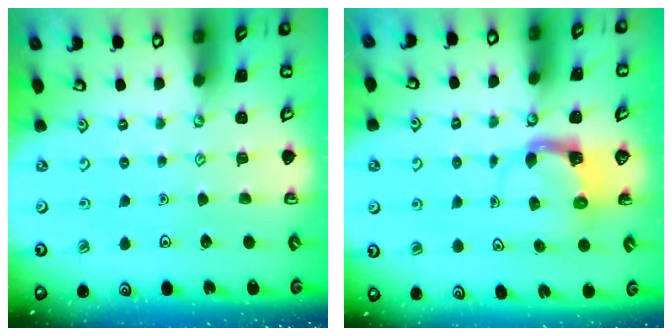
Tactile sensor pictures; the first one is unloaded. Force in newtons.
{"total": 3.9, "press": 3.8, "slide": 0.7}